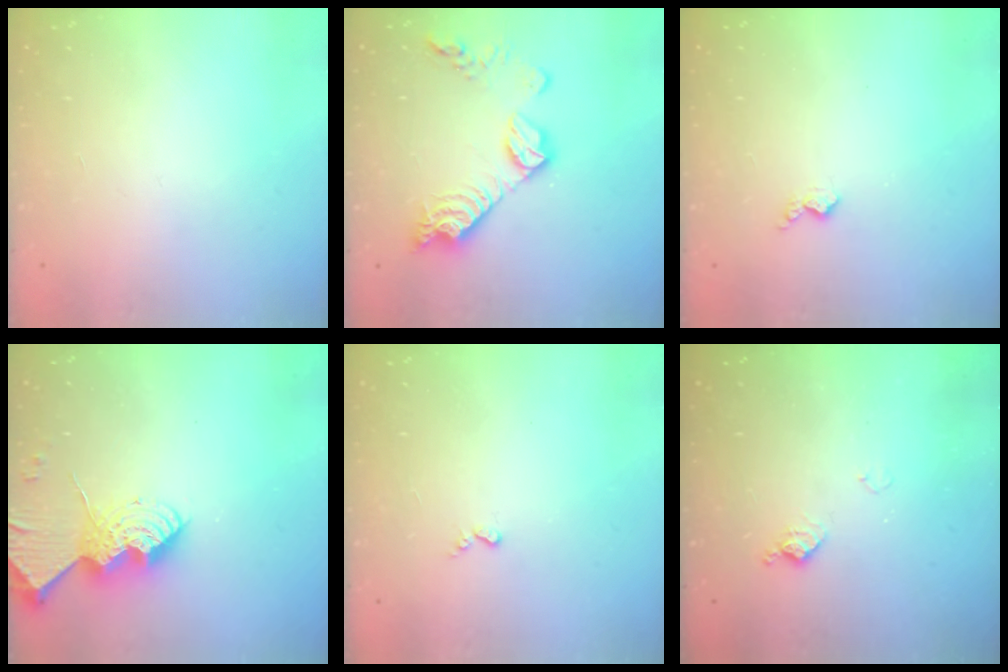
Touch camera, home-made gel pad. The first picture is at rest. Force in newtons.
{"total": 11.2, "press": 11.2, "slide": 0.4}
{"total": 2.9, "press": 2.9, "slide": 0.5}
{"total": 13.0, "press": 12.9, "slide": 0.9}
{"total": 2.4, "press": 2.4, "slide": 0.4}
{"total": 6.7, "press": 6.7, "slide": 0.8}